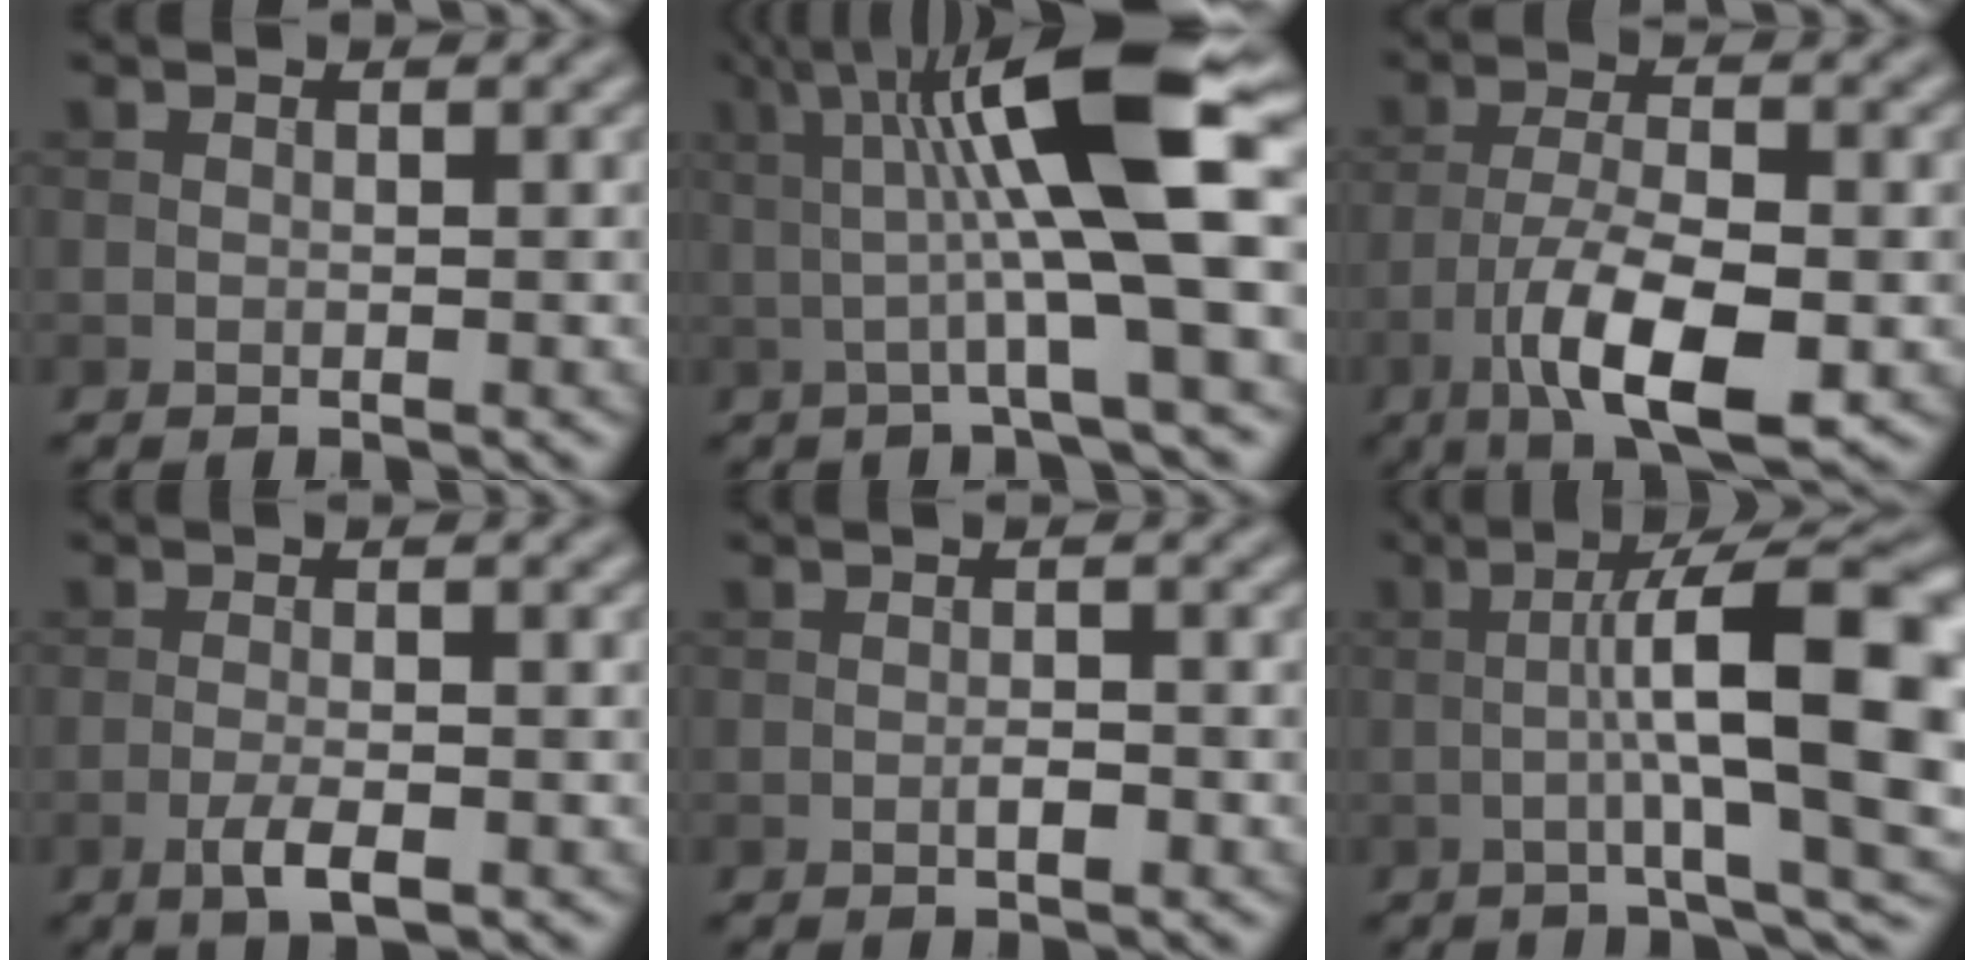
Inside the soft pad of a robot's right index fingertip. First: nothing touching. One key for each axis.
{"total": 11.8, "fx": 2.0, "fy": 2.4, "fz": 11.4, "tx": -0.177, "ty": 0.011, "tz": 0.032}
{"total": 9.3, "fx": -4.1, "fy": 3.1, "fz": 7.8, "tx": -0.139, "ty": -0.003, "tz": -0.072}
{"total": 3.2, "fx": -1.4, "fy": 0.8, "fz": 2.8, "tx": -0.056, "ty": -0.001, "tz": -0.028}
{"total": 1.4, "fx": -0.6, "fy": 0.4, "fz": 1.2, "tx": -0.022, "ty": 0.000, "tz": -0.010}
{"total": 14.0, "fx": -0.1, "fy": 2.8, "fz": 13.7, "tx": -0.184, "ty": 0.019, "tz": -0.002}